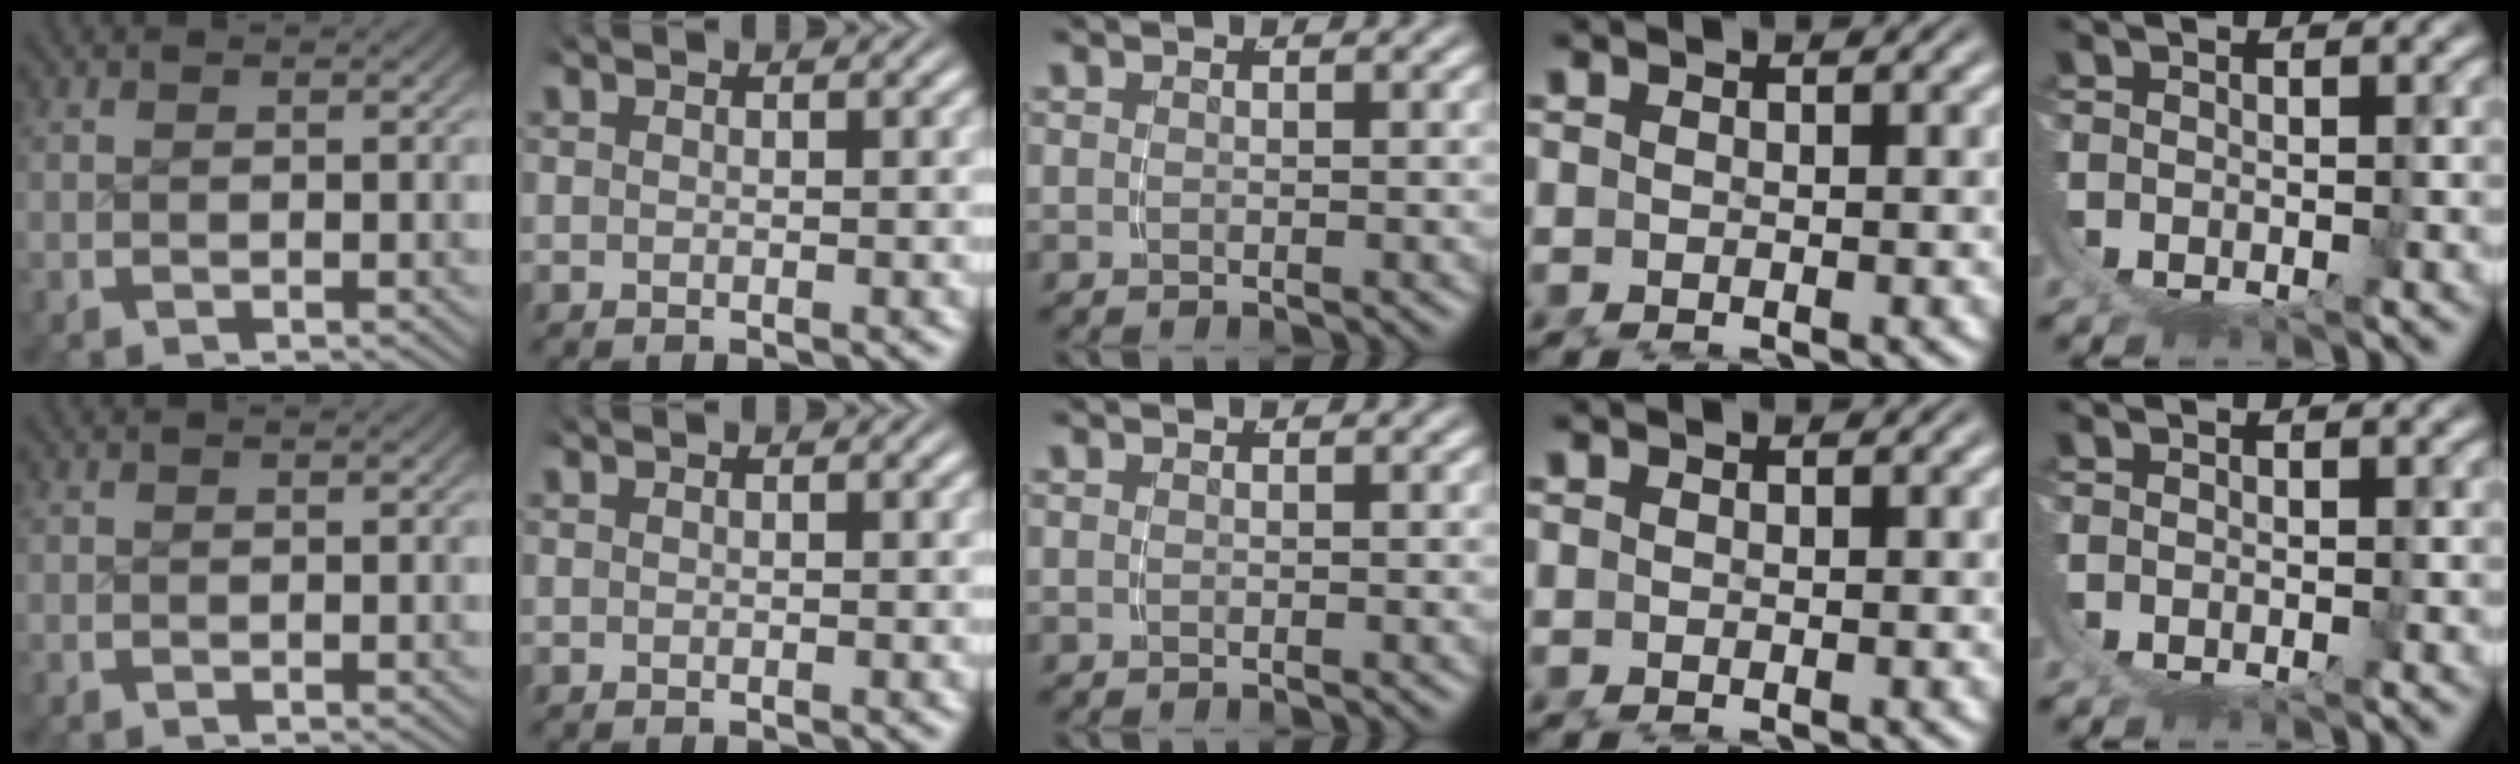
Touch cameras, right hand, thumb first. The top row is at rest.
{}